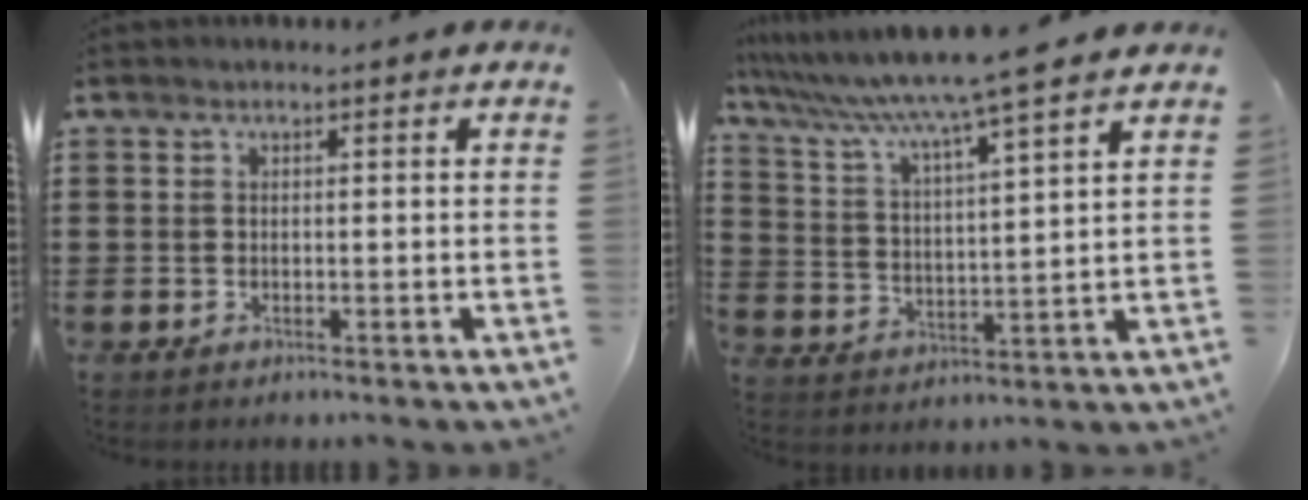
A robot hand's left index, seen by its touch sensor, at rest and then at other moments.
{"total": 7.7, "force": [6.5, -1.4, 3.8], "torque": [-0.101, -0.048, 0.102]}